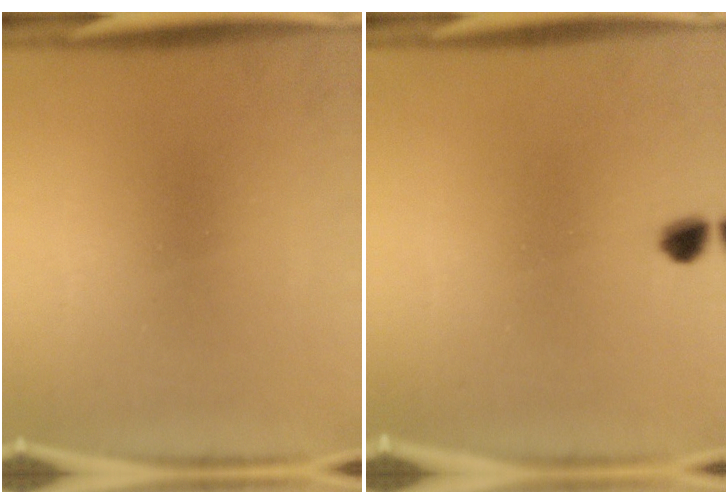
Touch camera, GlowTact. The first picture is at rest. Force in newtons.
{"total": 2.4}